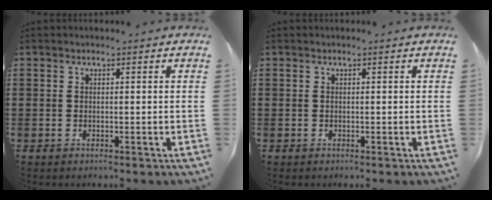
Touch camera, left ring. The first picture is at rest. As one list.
[{"total": 0.0}]